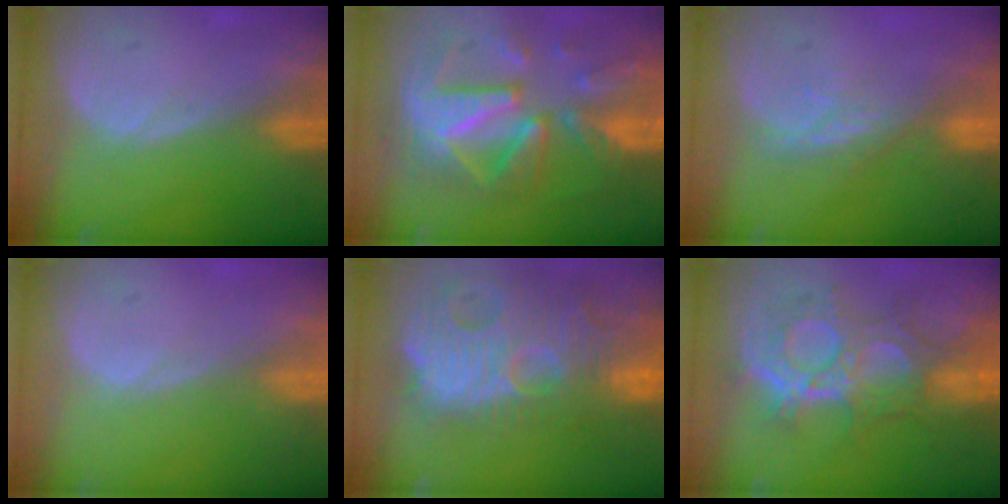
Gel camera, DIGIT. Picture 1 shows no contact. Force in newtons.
{"total": 12.4, "press": 12.3, "slide": 1.2}
{"total": 3.7, "press": 3.4, "slide": 1.5}
{"total": 0.5, "press": 0.1, "slide": 0.5}
{"total": 14.9, "press": 12.8, "slide": 7.6}
{"total": 9.5, "press": 9.3, "slide": 2.0}